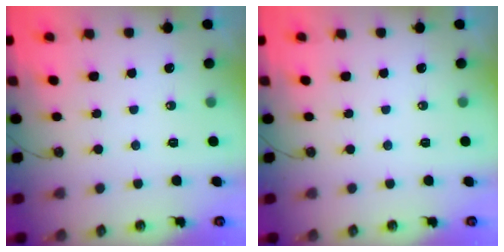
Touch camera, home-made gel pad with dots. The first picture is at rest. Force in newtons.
{"total": 0.0}